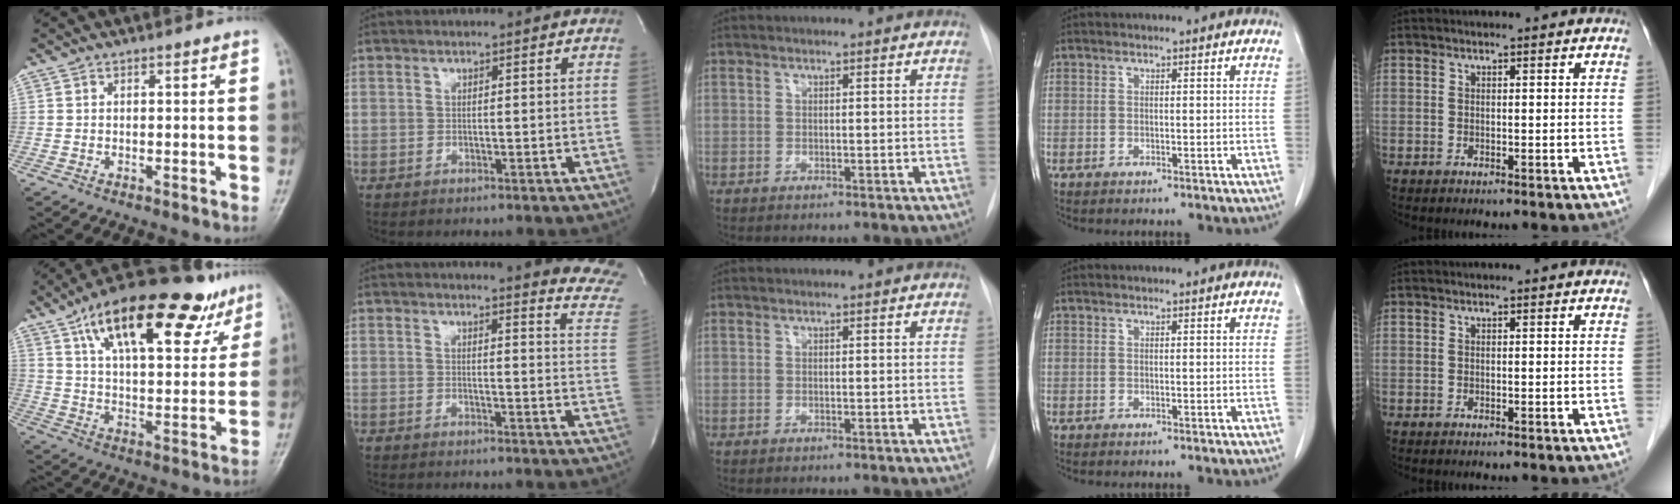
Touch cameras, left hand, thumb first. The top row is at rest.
{"thumb": {"total": 24.9, "force": [14.6, 10.3, 17.3], "torque": [-0.229, -0.019, 0.230]}, "index": {"total": 14.5, "force": [13.9, 0.4, 4.2], "torque": [-0.030, -0.114, 0.124]}}